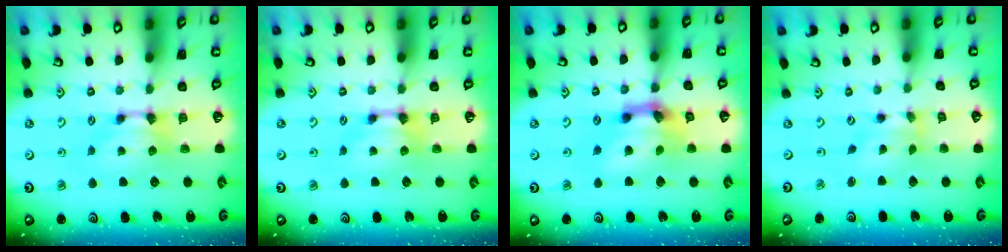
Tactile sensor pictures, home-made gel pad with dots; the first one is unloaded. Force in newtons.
{"total": 0.0}
{"total": 7.5, "press": 6.9, "slide": 3.0}
{"total": 2.3, "press": 1.7, "slide": 1.5}